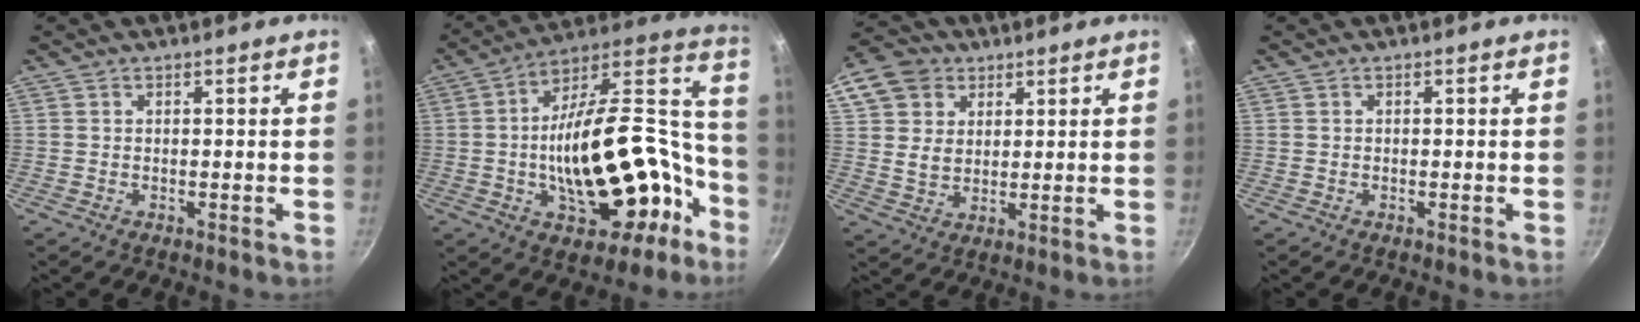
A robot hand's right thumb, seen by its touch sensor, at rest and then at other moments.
{"total": 29.6, "force": [-8.2, 15.8, 23.6], "torque": [-0.319, 0.090, -0.111]}
{"total": 11.1, "force": [4.7, 8.8, 4.8], "torque": [-0.073, -0.003, 0.081]}
{"total": 0.0}